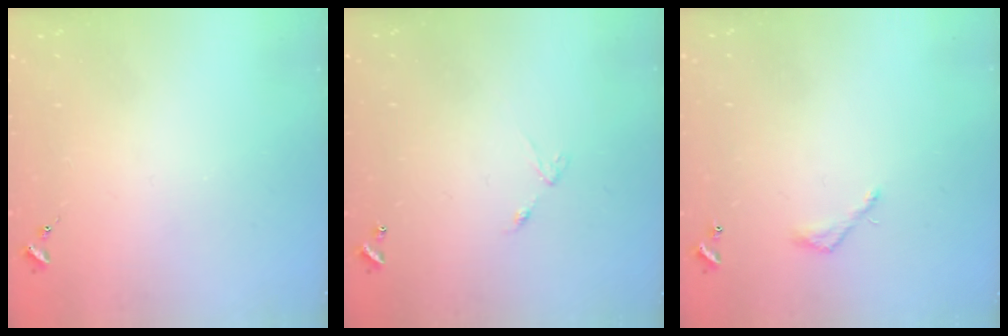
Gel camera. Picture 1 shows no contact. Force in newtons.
{"total": 5.9, "press": 5.9, "slide": 0.4}
{"total": 4.1, "press": 4.1, "slide": 0.3}